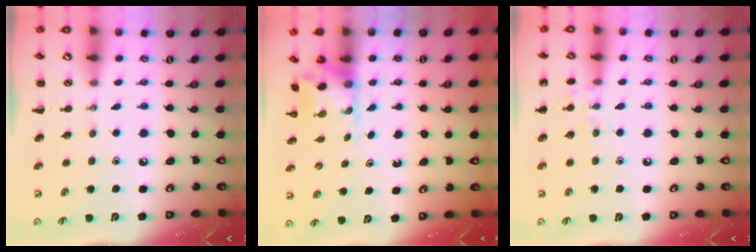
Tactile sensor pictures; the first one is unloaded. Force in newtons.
{"total": 3.7, "press": 3.7, "slide": 0.6}
{"total": 8.1, "press": 7.9, "slide": 1.7}